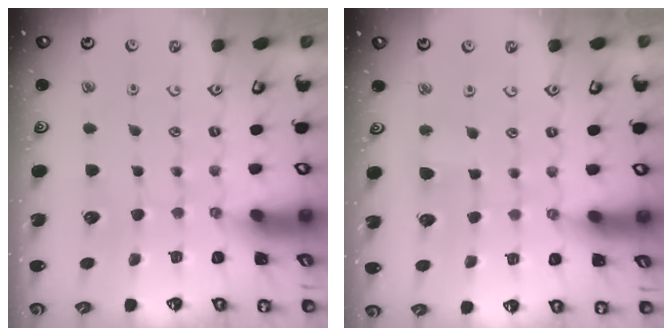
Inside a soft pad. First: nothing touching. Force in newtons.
{"total": 2.1, "press": 2.0, "slide": 0.4}